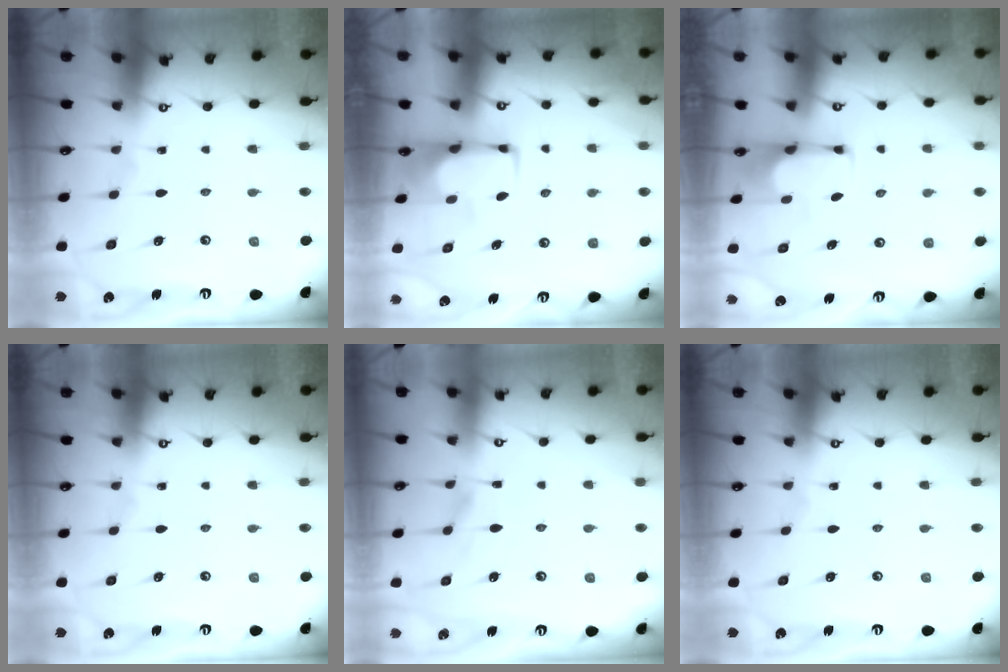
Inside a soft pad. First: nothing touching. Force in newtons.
{"total": 0.5, "press": 0.5, "slide": 0.2}
{"total": 2.5, "press": 2.3, "slide": 0.9}
{"total": 0.0}
{"total": 3.2, "press": 3.0, "slide": 1.2}
{"total": 0.0}